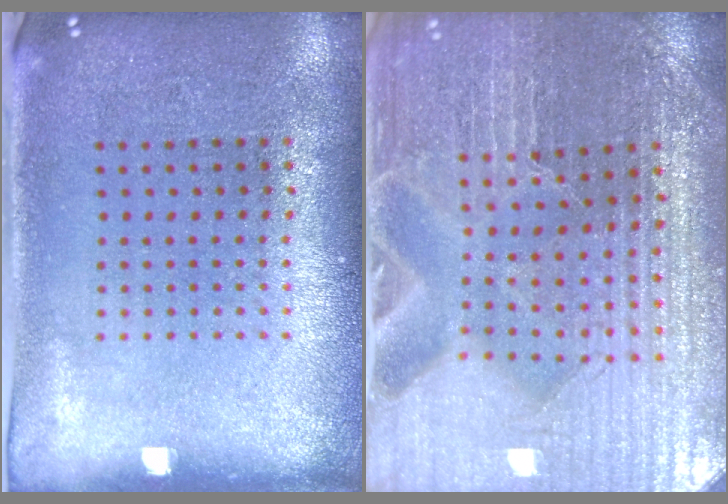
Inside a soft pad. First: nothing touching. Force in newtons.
{"total": 3.9, "press": 3.8, "slide": 0.7}